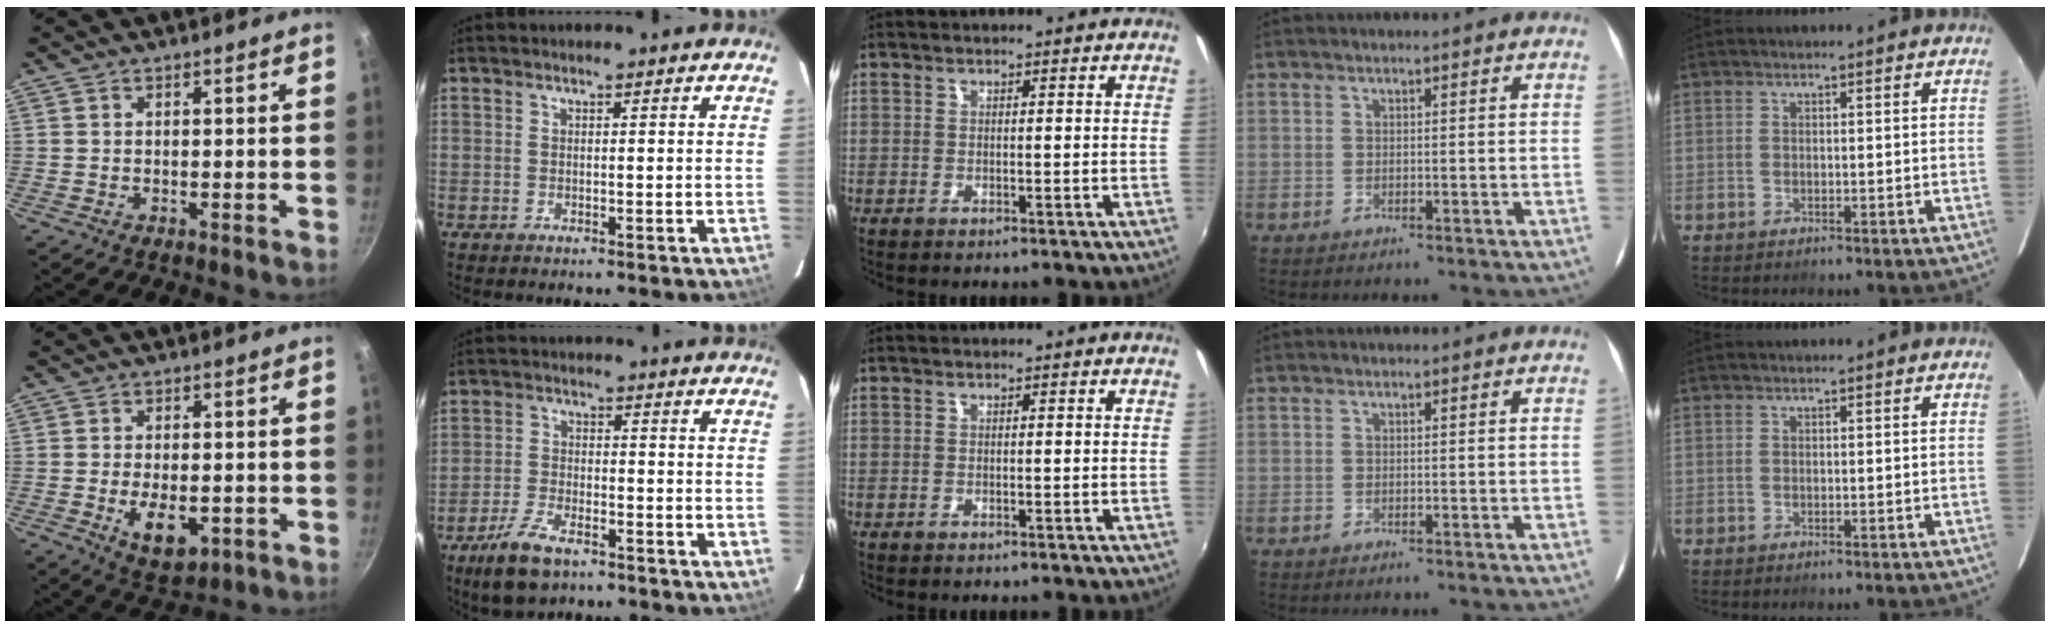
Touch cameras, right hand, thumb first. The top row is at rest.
{"thumb": {"total": 8.3, "force": [-2.1, 4.5, 6.6], "torque": [-0.094, -0.003, -0.020]}, "index": {"total": 8.4, "force": [-5.7, 3.5, 5.1], "torque": [-0.127, -0.010, -0.109]}}